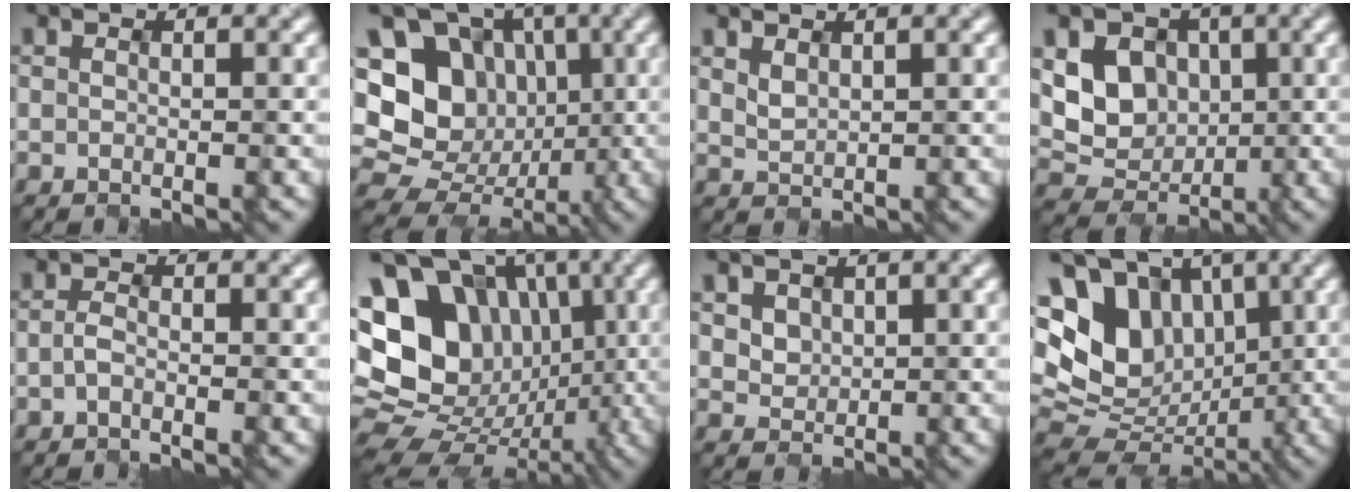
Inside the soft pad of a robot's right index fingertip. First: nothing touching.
{"total": 17.4, "force": [2.1, 15.7, 7.2], "torque": [-0.169, 0.046, 0.006]}
{"total": 1.1, "force": [0.8, 0.6, 0.5], "torque": [-0.014, -0.004, 0.020]}
{"total": 7.8, "force": [1.3, 6.4, 4.3], "torque": [-0.077, 0.010, 0.005]}
{"total": 1.4, "force": [-0.8, 0.7, 1.0], "torque": [-0.024, 0.002, -0.019]}
{"total": 16.5, "force": [1.3, 13.7, 9.2], "torque": [-0.164, 0.021, 0.012]}
{"total": 2.7, "force": [1.4, 2.1, 0.9], "torque": [-0.033, 0.006, 0.035]}
{"total": 14.2, "force": [3.1, 11.0, 8.4], "torque": [-0.169, 0.019, 0.053]}